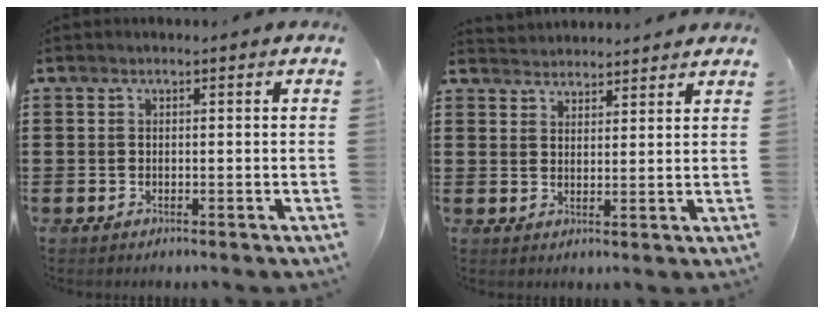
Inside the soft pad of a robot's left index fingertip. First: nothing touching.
{"total": 2.8, "force": [2.8, 0.2, -0.6], "torque": [0.004, -0.006, 0.054]}